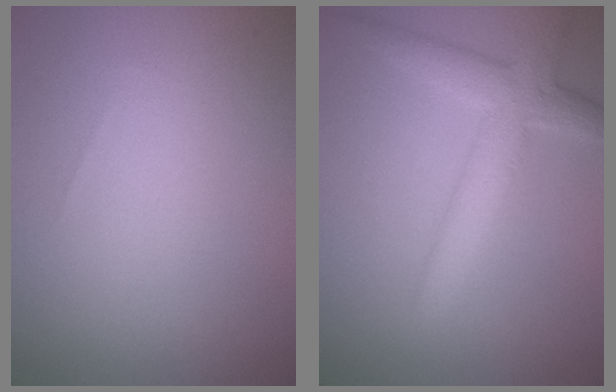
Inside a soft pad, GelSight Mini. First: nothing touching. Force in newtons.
{"total": 4.0, "press": 4.0, "slide": 0.2}